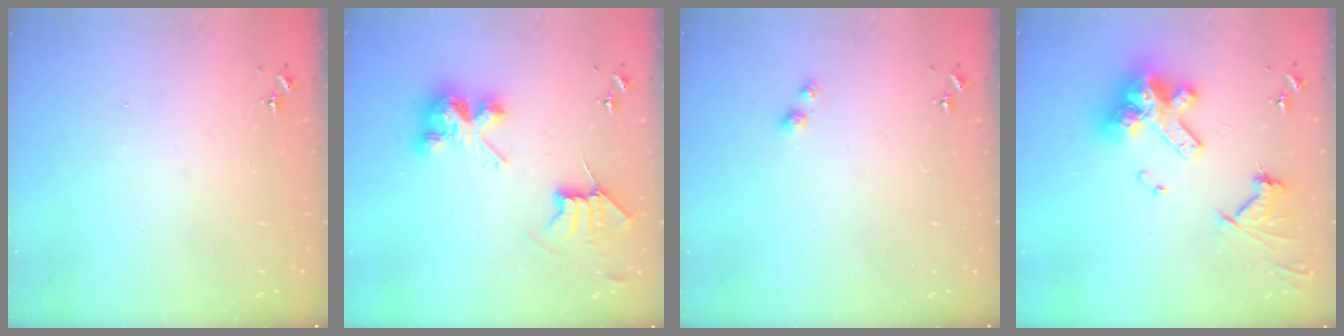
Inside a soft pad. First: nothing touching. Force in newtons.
{"total": 8.2, "press": 8.1, "slide": 0.8}
{"total": 2.9, "press": 2.9, "slide": 0.5}
{"total": 20.0, "press": 19.8, "slide": 2.4}